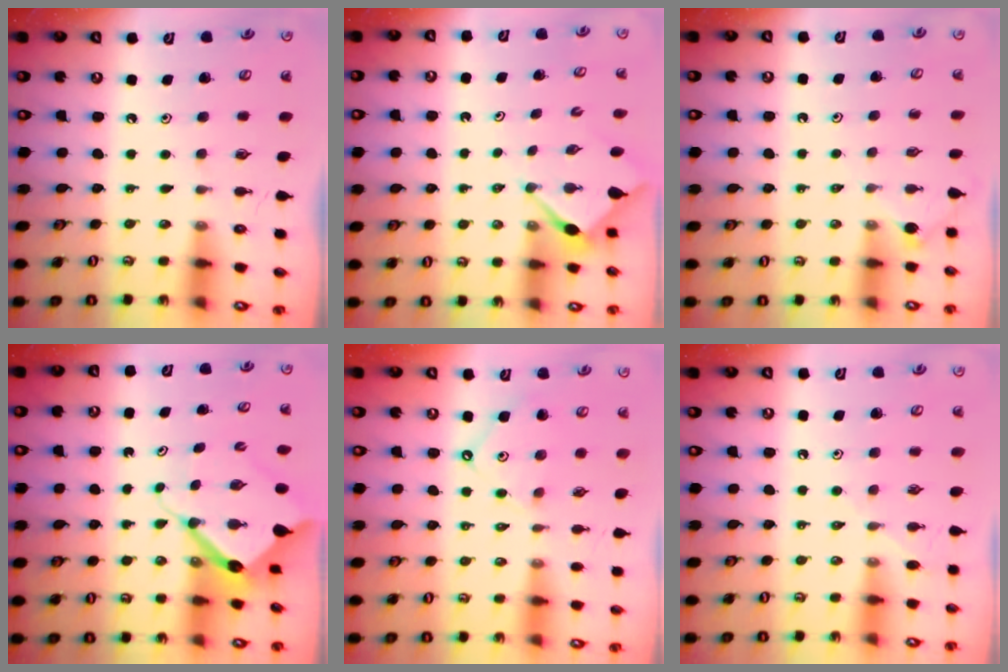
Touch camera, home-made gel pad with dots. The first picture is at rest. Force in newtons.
{"total": 2.9, "press": 2.9, "slide": 0.3}
{"total": 2.2, "press": 2.2, "slide": 0.4}
{"total": 7.5, "press": 7.5, "slide": 0.6}
{"total": 6.1, "press": 6.1, "slide": 0.6}
{"total": 5.7, "press": 5.6, "slide": 0.7}